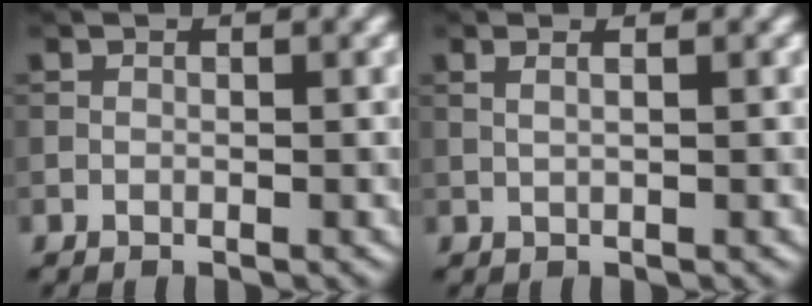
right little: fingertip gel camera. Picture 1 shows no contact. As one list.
[{"total": 2.1, "force": [1.0, 0.9, 1.5], "torque": [-0.011, 0.006, -0.006]}]